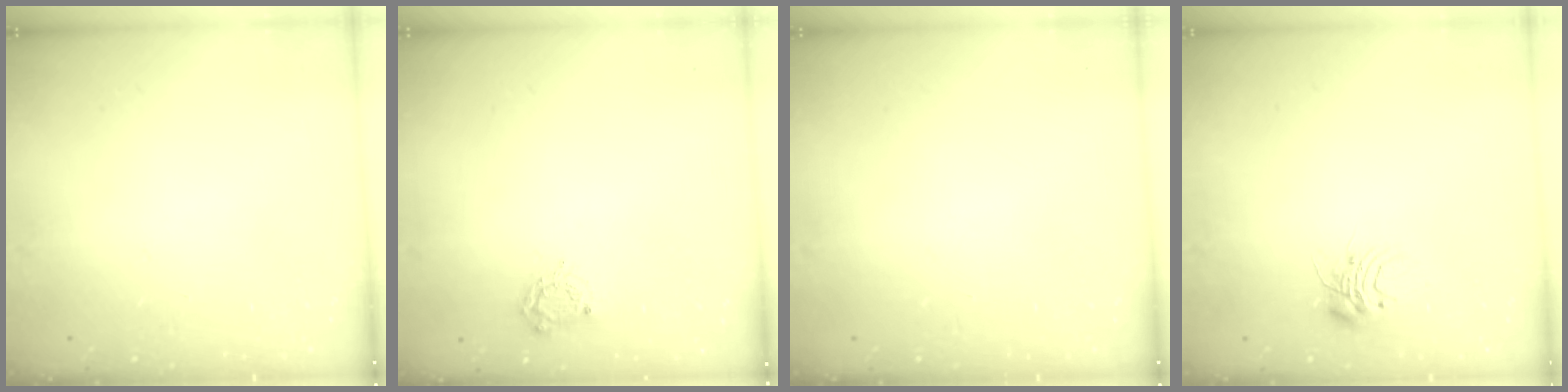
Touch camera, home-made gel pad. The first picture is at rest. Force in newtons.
{"total": 5.3, "press": 5.3, "slide": 0.7}
{"total": 0.0}
{"total": 6.9, "press": 6.9, "slide": 0.3}